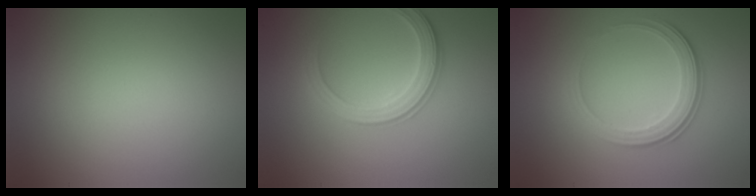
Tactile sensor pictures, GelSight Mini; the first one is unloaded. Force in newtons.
{"total": 3.0, "press": 2.9, "slide": 0.3}
{"total": 3.4, "press": 2.7, "slide": 2.1}